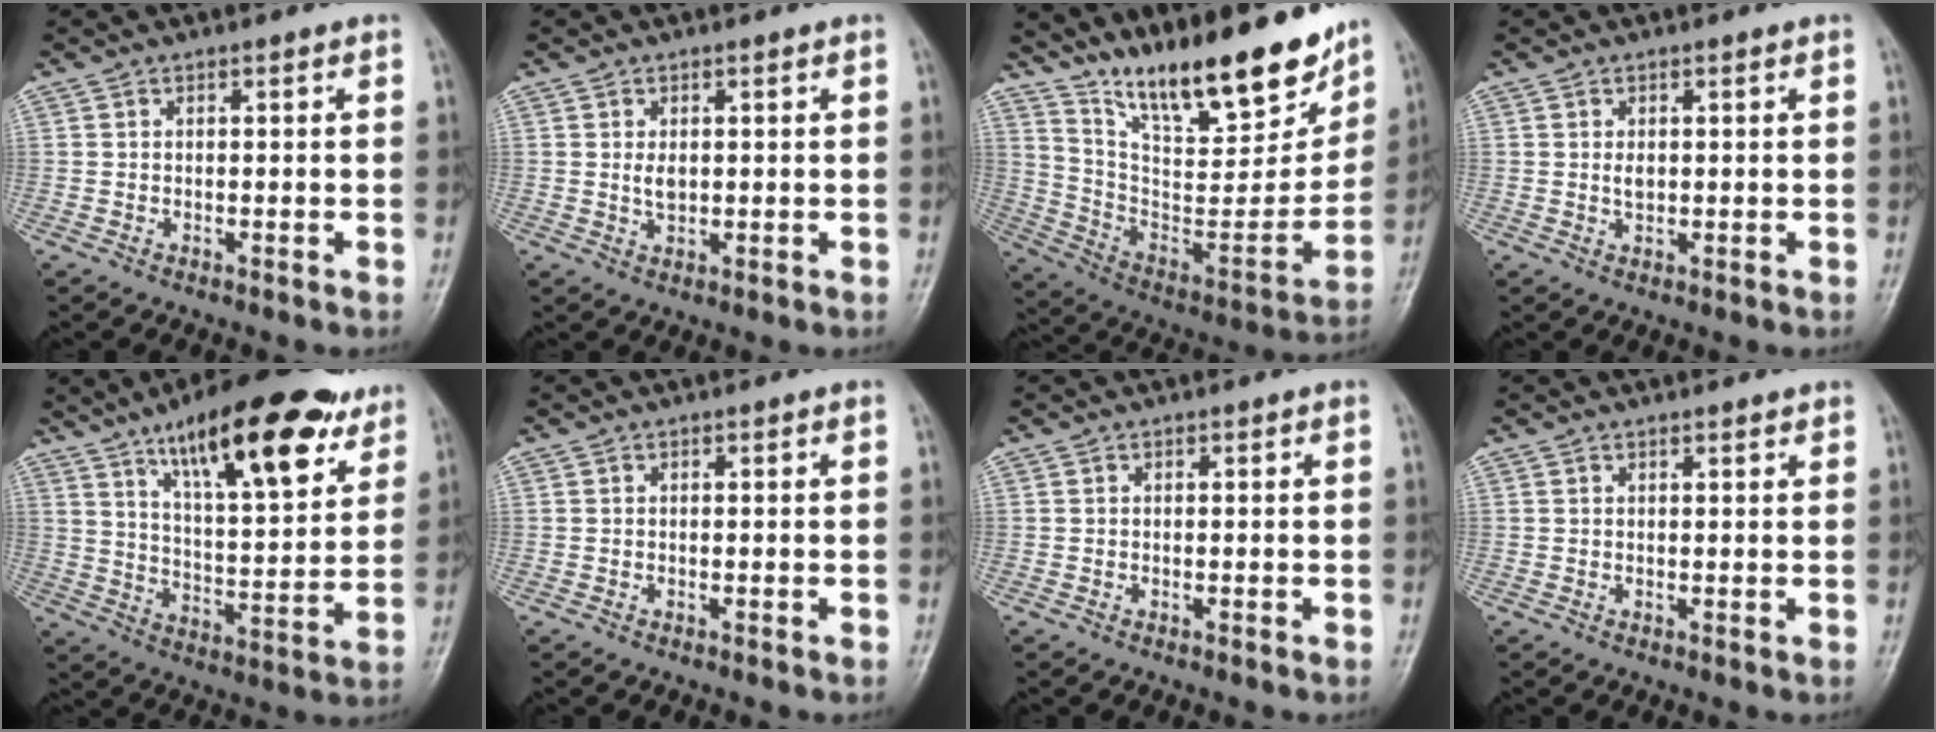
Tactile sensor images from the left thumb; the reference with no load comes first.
{"total": 2.4, "force": [0.6, 1.3, 1.9], "torque": [-0.029, -0.006, 0.014]}
{"total": 24.0, "force": [18.2, 6.3, 14.3], "torque": [-0.184, -0.093, 0.309]}
{"total": 1.8, "force": [0.5, 1.0, 1.4], "torque": [-0.021, -0.004, 0.012]}
{"total": 22.2, "force": [13.4, 7.0, 16.2], "torque": [-0.214, -0.047, 0.211]}
{"total": 0.0}
{"total": 0.0}
{"total": 1.1, "force": [0.9, 0.3, 0.5], "torque": [-0.007, -0.005, 0.012]}